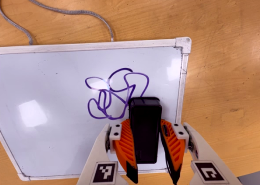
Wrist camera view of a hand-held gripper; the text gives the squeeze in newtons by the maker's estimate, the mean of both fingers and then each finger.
{"total": 10.7, "left": 10.2, "right": 11.3}